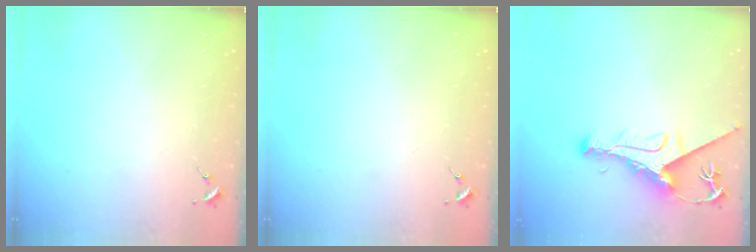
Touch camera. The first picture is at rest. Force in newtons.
{"total": 0.0}
{"total": 10.0, "press": 9.9, "slide": 1.3}